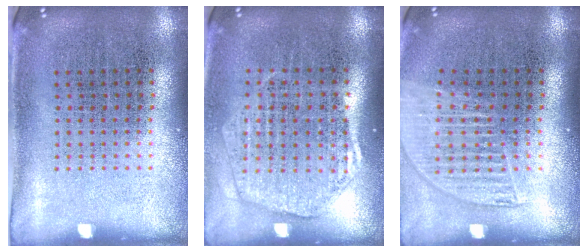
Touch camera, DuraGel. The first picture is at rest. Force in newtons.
{"total": 1.9, "press": 1.7, "slide": 0.8}
{"total": 1.5, "press": 1.3, "slide": 0.7}